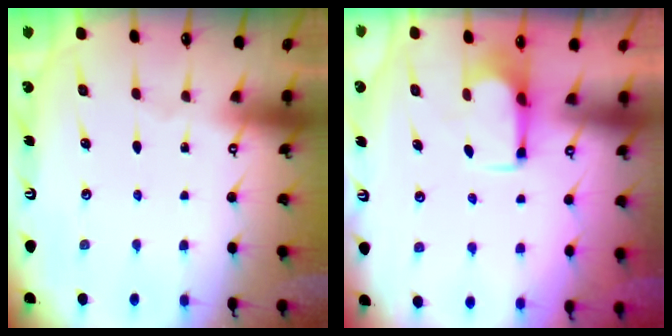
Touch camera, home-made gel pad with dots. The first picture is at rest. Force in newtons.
{"total": 2.5, "press": 2.3, "slide": 0.9}